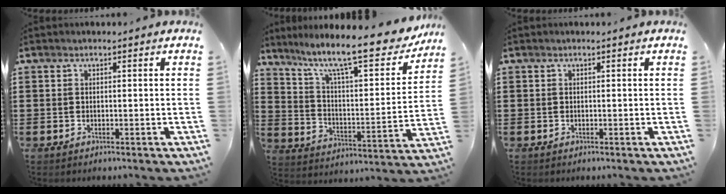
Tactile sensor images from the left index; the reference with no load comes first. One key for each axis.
{"total": 12.5, "fx": 10.2, "fy": 1.1, "fz": 7.1, "tx": -0.150, "ty": -0.069, "tz": 0.167}
{"total": 0.0}